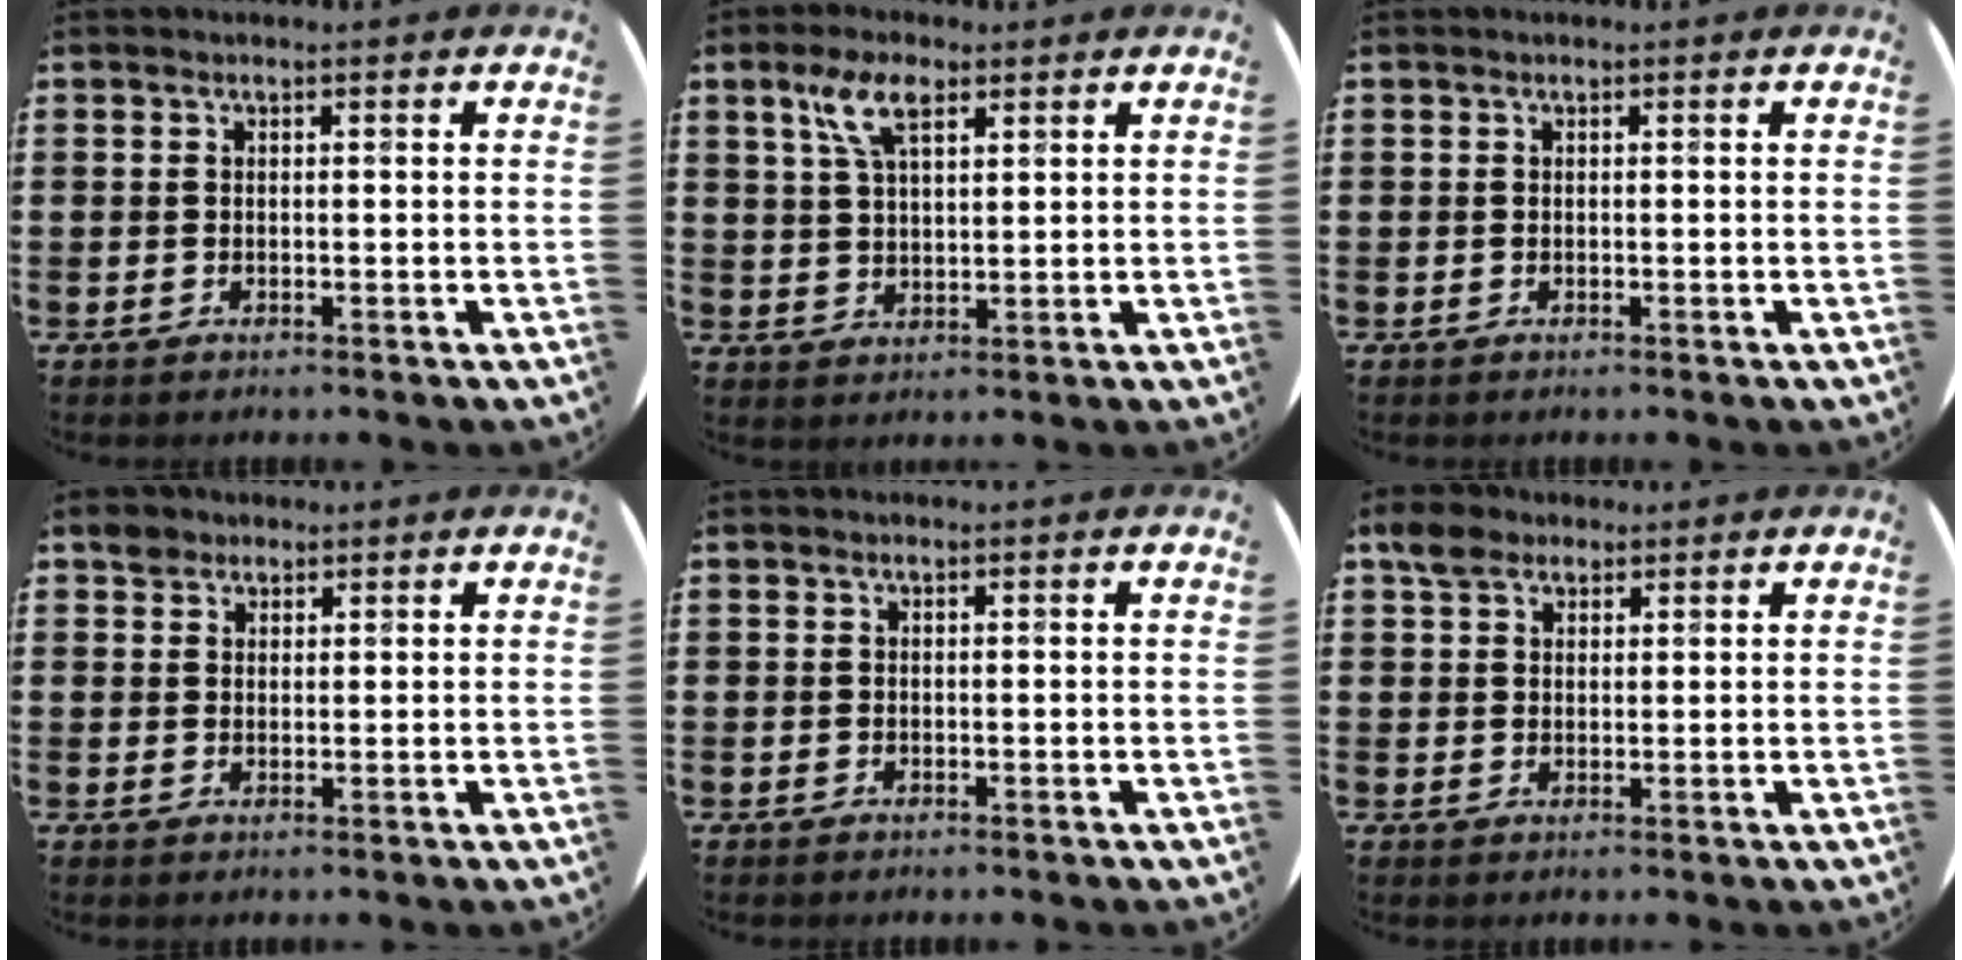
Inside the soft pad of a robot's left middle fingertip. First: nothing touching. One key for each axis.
{"total": 5.9, "fx": 3.5, "fy": 2.4, "fz": 4.1, "tx": -0.091, "ty": 0.011, "tz": 0.061}
{"total": 0.0}
{"total": 2.1, "fx": 1.7, "fy": 1.2, "fz": 0.1, "tx": 0.005, "ty": 0.002, "tz": 0.033}
{"total": 0.0}
{"total": 3.3, "fx": 2.5, "fy": 2.0, "fz": 0.8, "tx": -0.014, "ty": 0.008, "tz": 0.046}